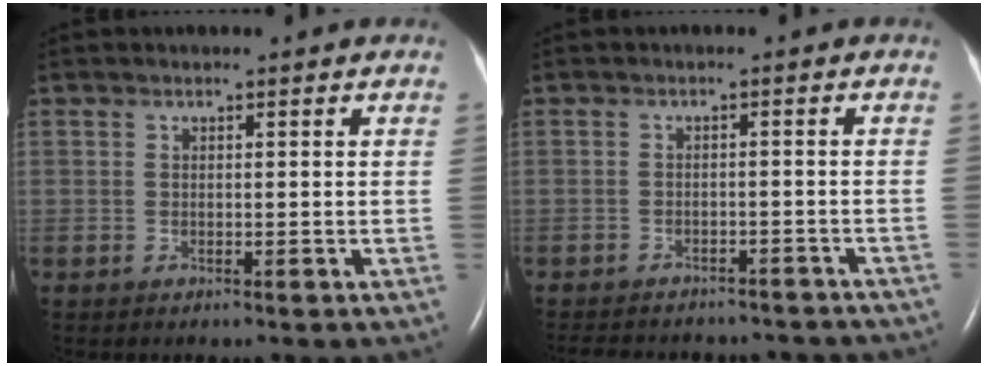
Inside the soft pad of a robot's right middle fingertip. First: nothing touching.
{"total": 17.7, "force": [-15.5, 6.3, 5.9], "torque": [-0.144, -0.008, -0.180]}